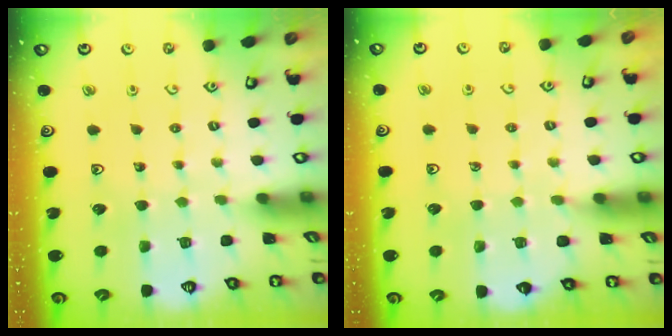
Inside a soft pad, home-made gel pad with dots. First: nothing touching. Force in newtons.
{"total": 3.5, "press": 3.4, "slide": 0.6}